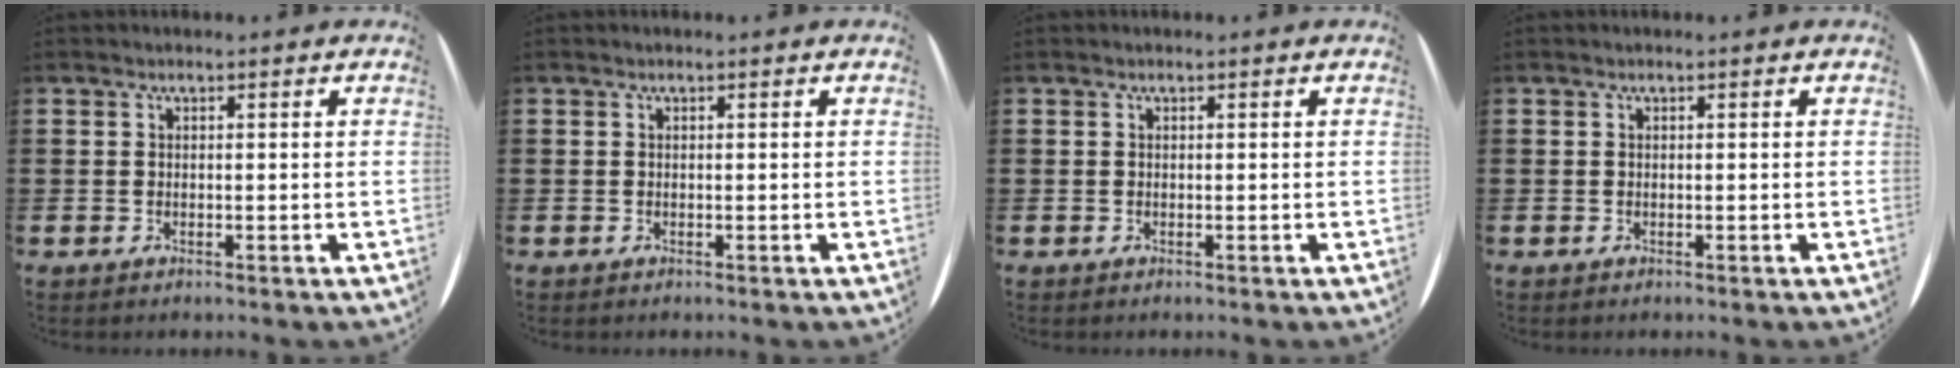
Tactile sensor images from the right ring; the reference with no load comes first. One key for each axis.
{"total": 0.0}
{"total": 0.0}
{"total": 0.0}